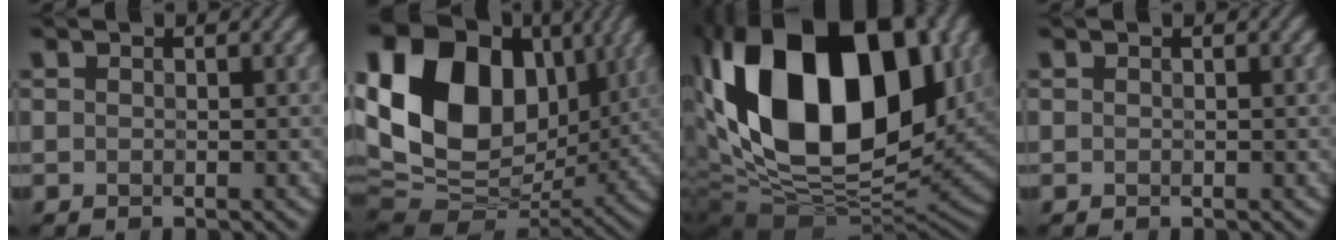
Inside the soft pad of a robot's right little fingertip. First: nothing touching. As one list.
[{"total": 19.8, "force": [4.2, 14.3, 12.9], "torque": [-0.254, 0.031, 0.077]}, {"total": 19.3, "force": [4.7, 12.0, 14.3], "torque": [-0.274, 0.014, 0.082]}, {"total": 0.0}]